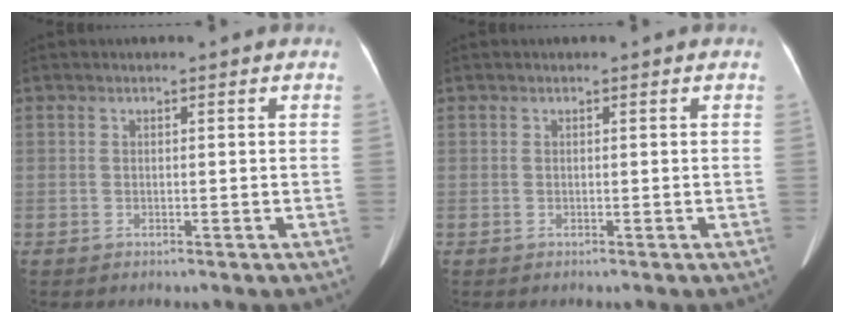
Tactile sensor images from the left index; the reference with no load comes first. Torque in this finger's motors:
{"motor_torque": [0.01, 0.00, 0.01, 0.00]}